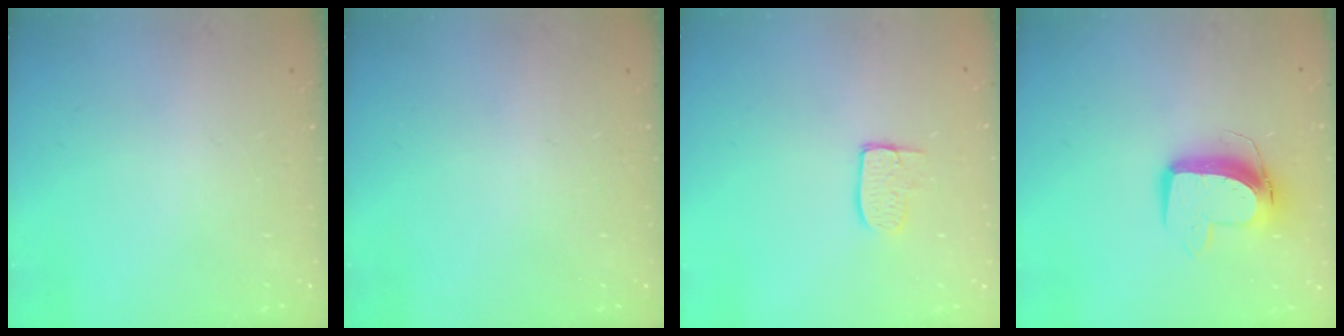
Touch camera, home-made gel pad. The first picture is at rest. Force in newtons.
{"total": 0.0}
{"total": 6.7, "press": 6.7, "slide": 0.4}
{"total": 11.1, "press": 11.0, "slide": 1.0}